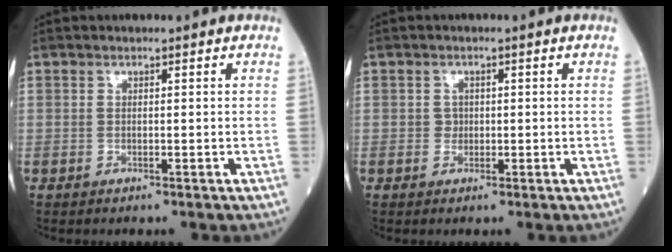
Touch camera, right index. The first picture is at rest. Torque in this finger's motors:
{"motor_torque": [-0.12, -0.02, -0.04, -0.01]}